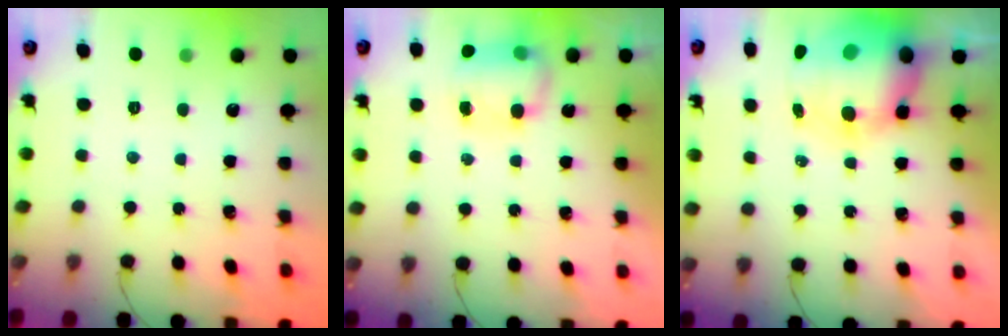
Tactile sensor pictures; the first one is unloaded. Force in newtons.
{"total": 8.2, "press": 8.1, "slide": 0.9}
{"total": 15.7, "press": 15.3, "slide": 3.8}